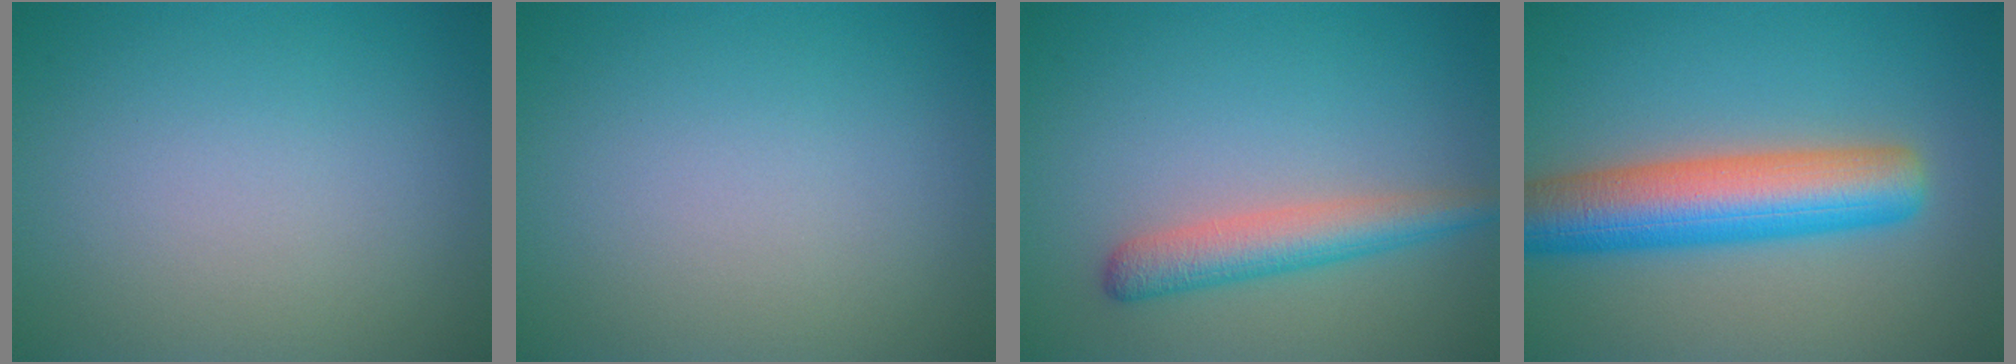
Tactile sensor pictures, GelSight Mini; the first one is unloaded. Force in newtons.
{"total": 0.0}
{"total": 3.6, "press": 3.6, "slide": 0.1}
{"total": 8.4, "press": 8.3, "slide": 0.3}